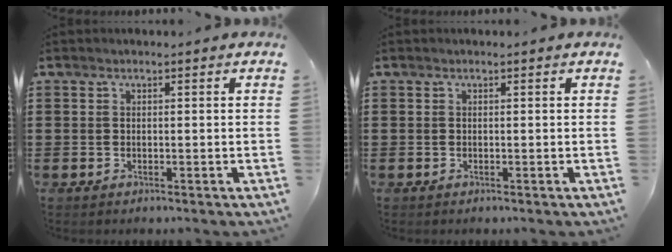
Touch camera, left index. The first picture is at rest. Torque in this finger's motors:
{"motor_torque": [0.00, 0.00, 0.02, -0.01]}